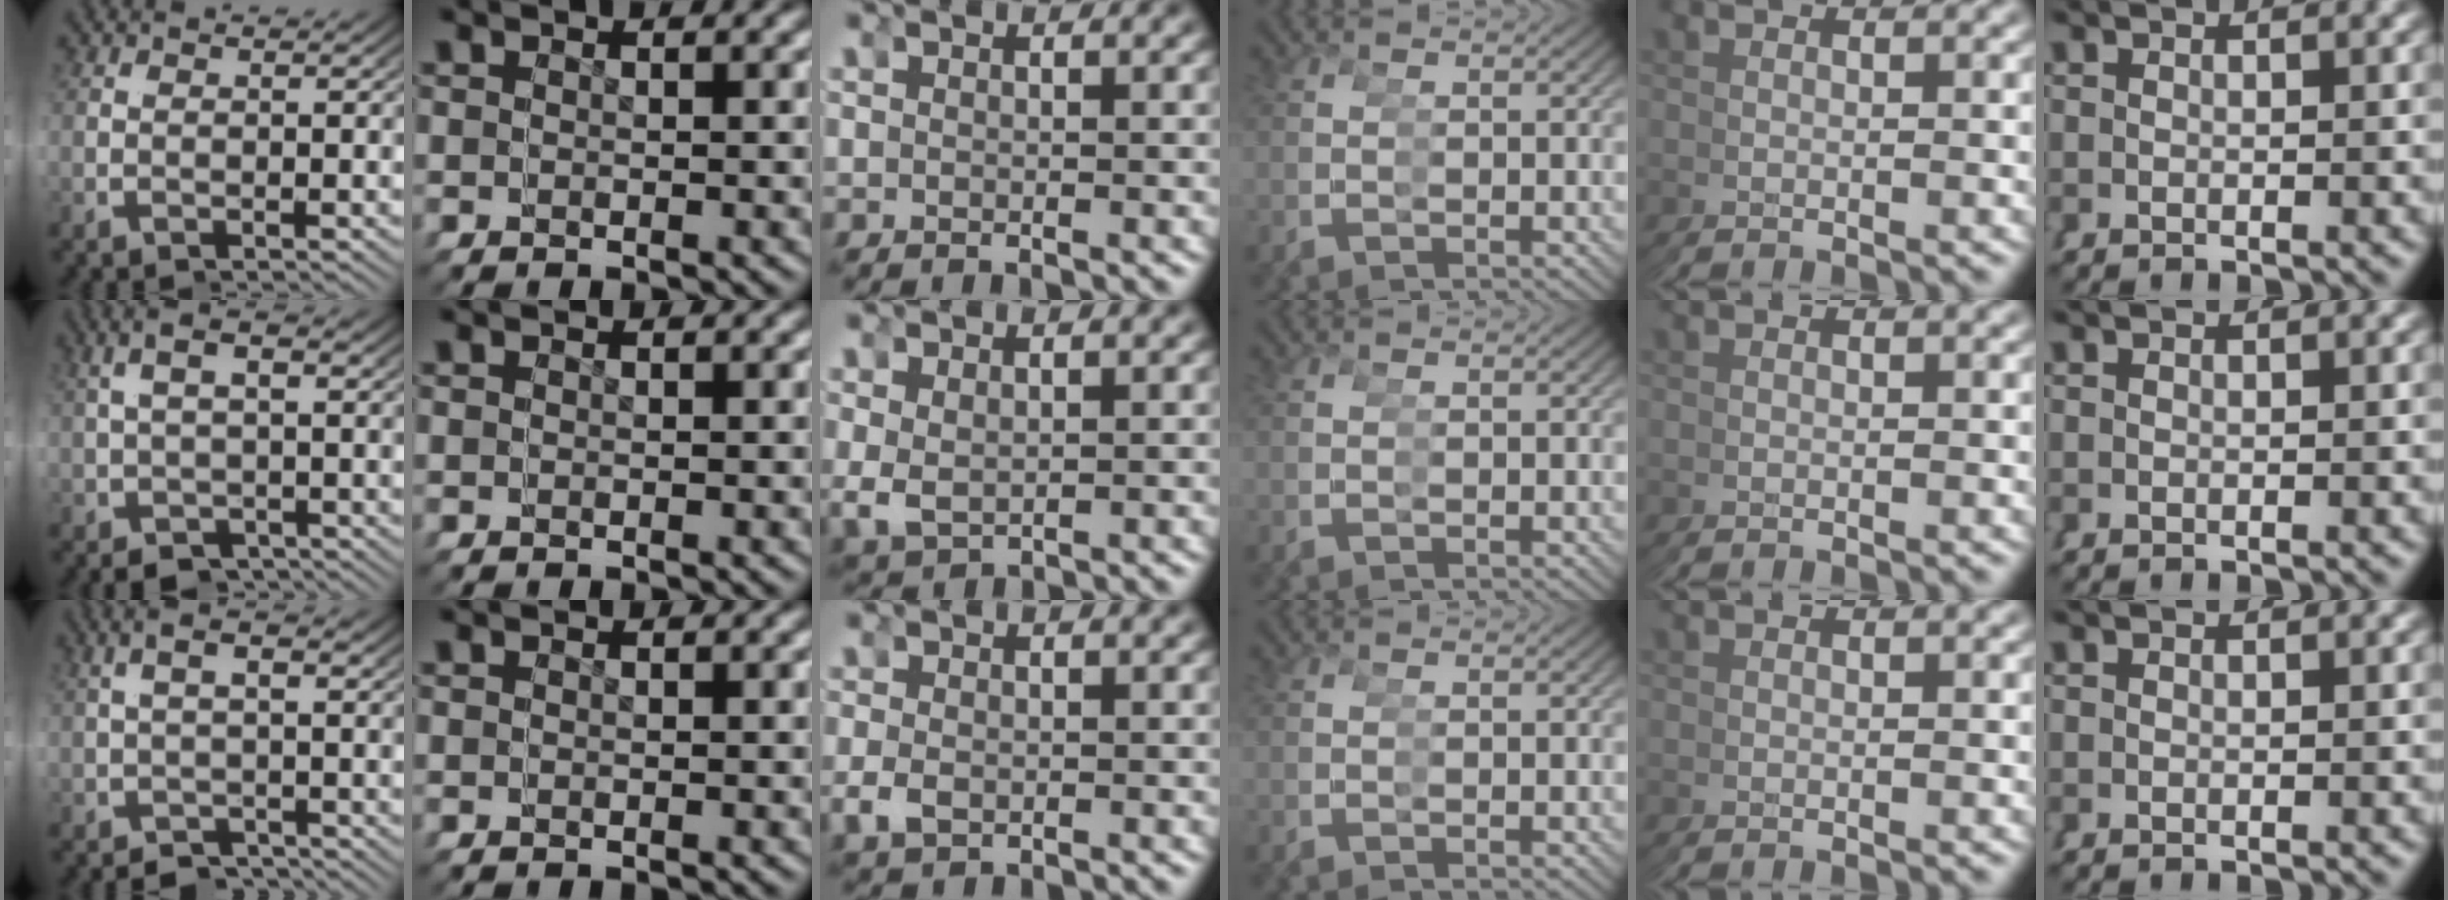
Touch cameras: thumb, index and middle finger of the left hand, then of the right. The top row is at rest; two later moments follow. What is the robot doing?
{"motion": "grasp_and_lifting", "object": "bandage"}